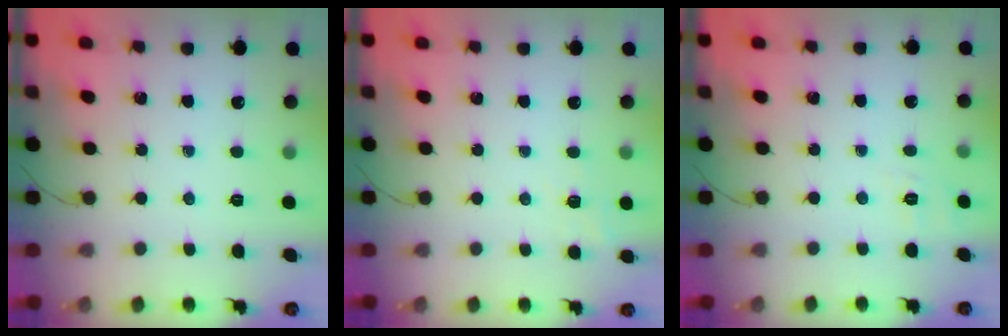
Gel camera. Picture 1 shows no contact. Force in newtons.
{"total": 6.8, "press": 6.6, "slide": 1.6}
{"total": 2.9, "press": 2.2, "slide": 1.9}